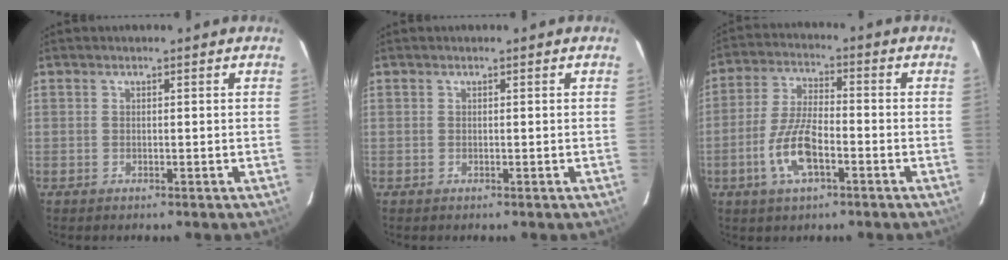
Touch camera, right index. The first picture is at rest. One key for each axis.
{"total": 0.0}
{"total": 9.8, "fx": -4.0, "fy": 3.4, "fz": 8.3, "tx": -0.175, "ty": 0.001, "tz": -0.075}